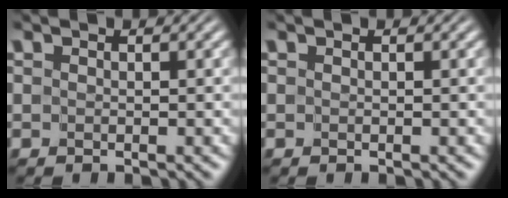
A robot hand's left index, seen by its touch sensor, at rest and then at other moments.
{"total": 0.0}